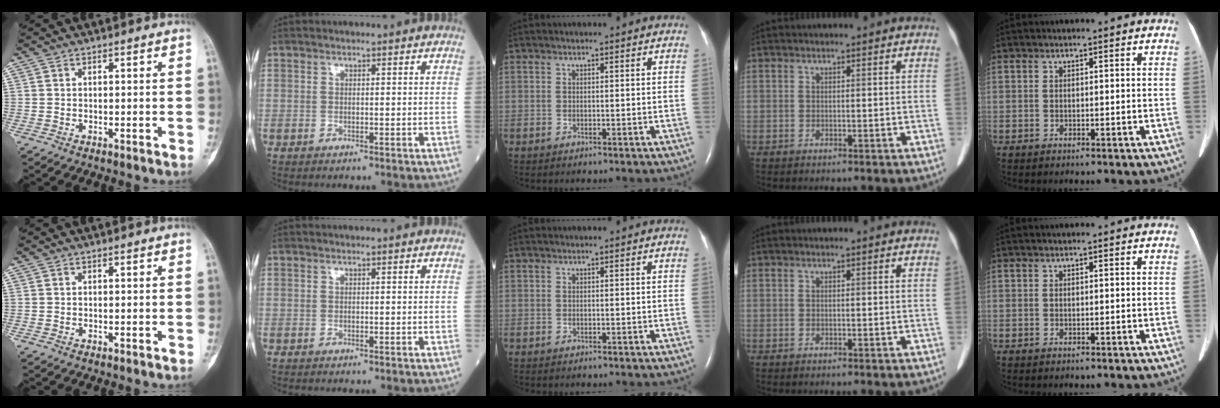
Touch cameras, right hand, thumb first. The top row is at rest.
{}